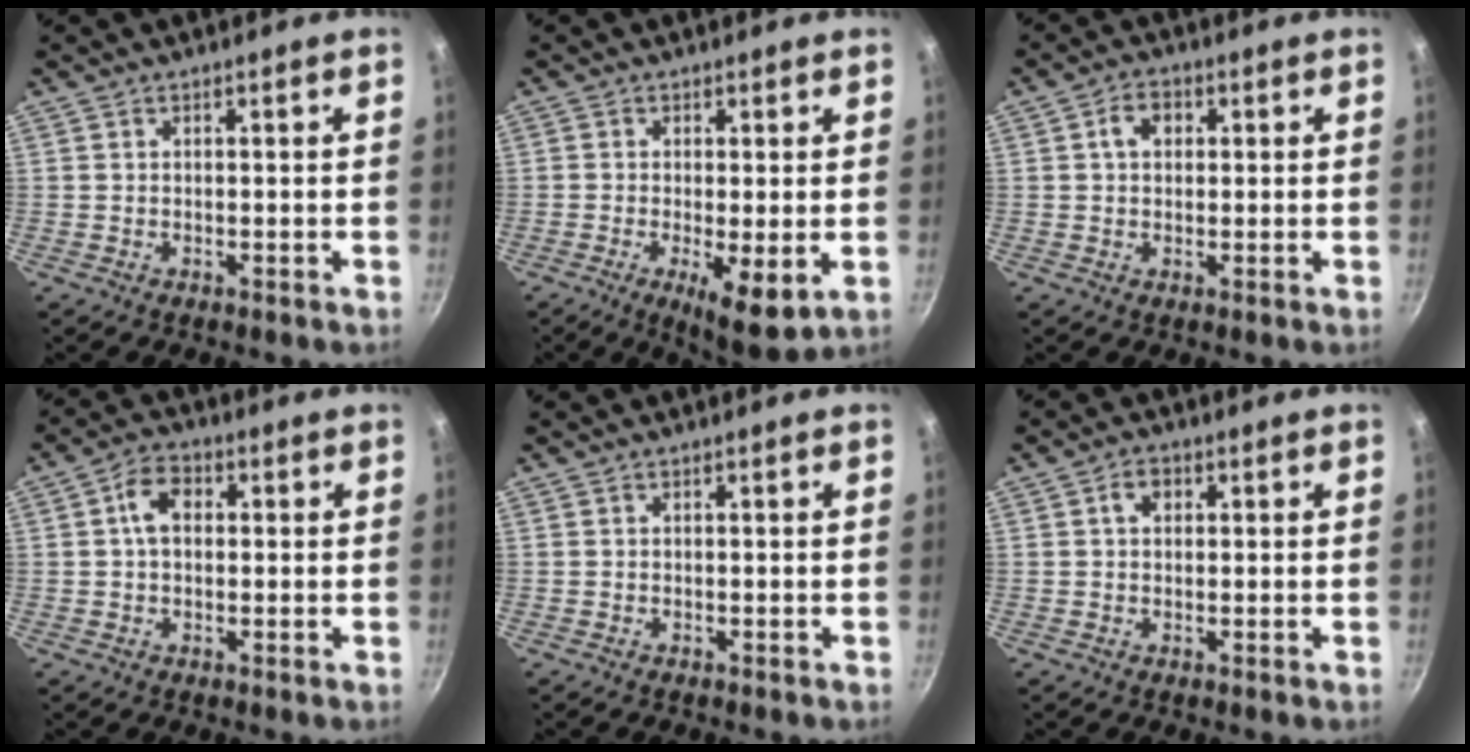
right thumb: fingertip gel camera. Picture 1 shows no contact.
{"total": 7.6, "force": [-1.6, 2.0, 7.2], "torque": [-0.110, -0.012, -0.015]}
{"total": 4.2, "force": [1.0, 3.1, 2.6], "torque": [-0.026, 0.007, 0.010]}
{"total": 5.8, "force": [0.8, 4.0, 4.1], "torque": [-0.055, 0.012, 0.004]}
{"total": 0.0}
{"total": 2.9, "force": [0.8, 2.2, 1.8], "torque": [-0.018, 0.004, 0.009]}